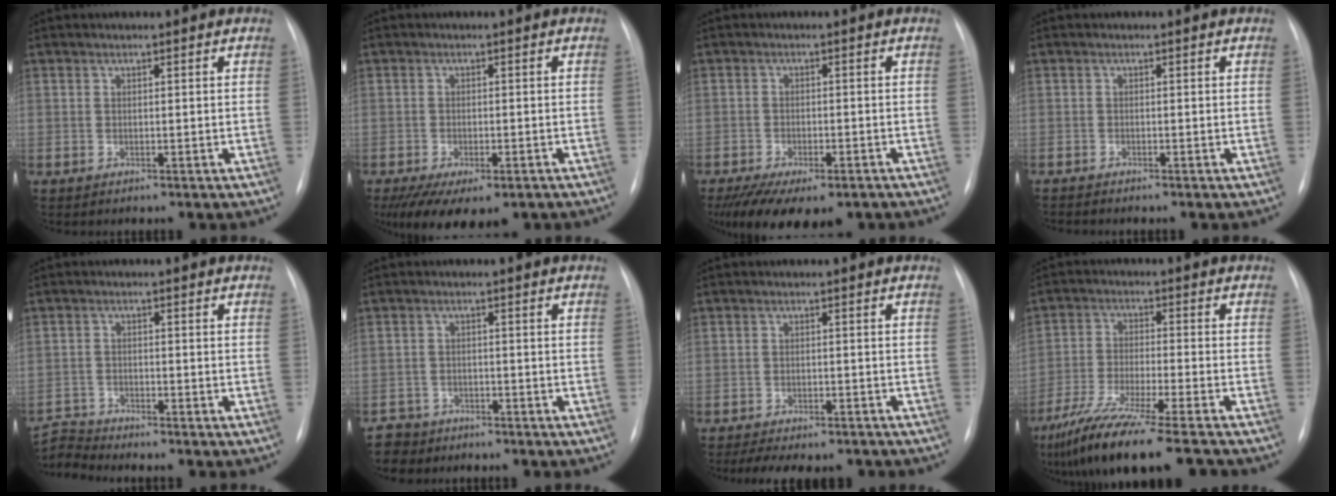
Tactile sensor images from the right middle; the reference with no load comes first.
{"total": 10.5, "force": [-7.0, 4.3, 6.5], "torque": [-0.112, -0.014, -0.098]}
{"total": 12.8, "force": [-9.0, 5.3, 7.5], "torque": [-0.143, -0.018, -0.126]}
{"total": 1.5, "force": [-1.4, -0.3, 0.4], "torque": [-0.010, -0.005, -0.021]}
{"total": 4.5, "force": [-4.2, -1.2, -1.1], "torque": [0.014, -0.010, -0.080]}
{"total": 4.0, "force": [-3.3, 2.1, -0.7], "torque": [0.009, -0.001, -0.063]}
{"total": 10.2, "force": [-8.6, 3.5, 4.2], "torque": [-0.072, 0.001, -0.109]}
{"total": 16.0, "force": [-12.7, -0.2, 9.7], "torque": [-0.192, -0.053, -0.215]}